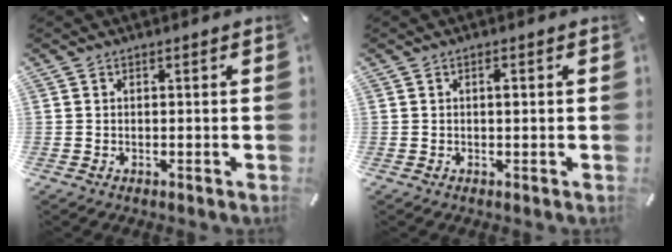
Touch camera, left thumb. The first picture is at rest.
{"total": 1.3, "force": [0.2, 0.5, 1.2], "torque": [-0.016, 0.000, 0.001]}